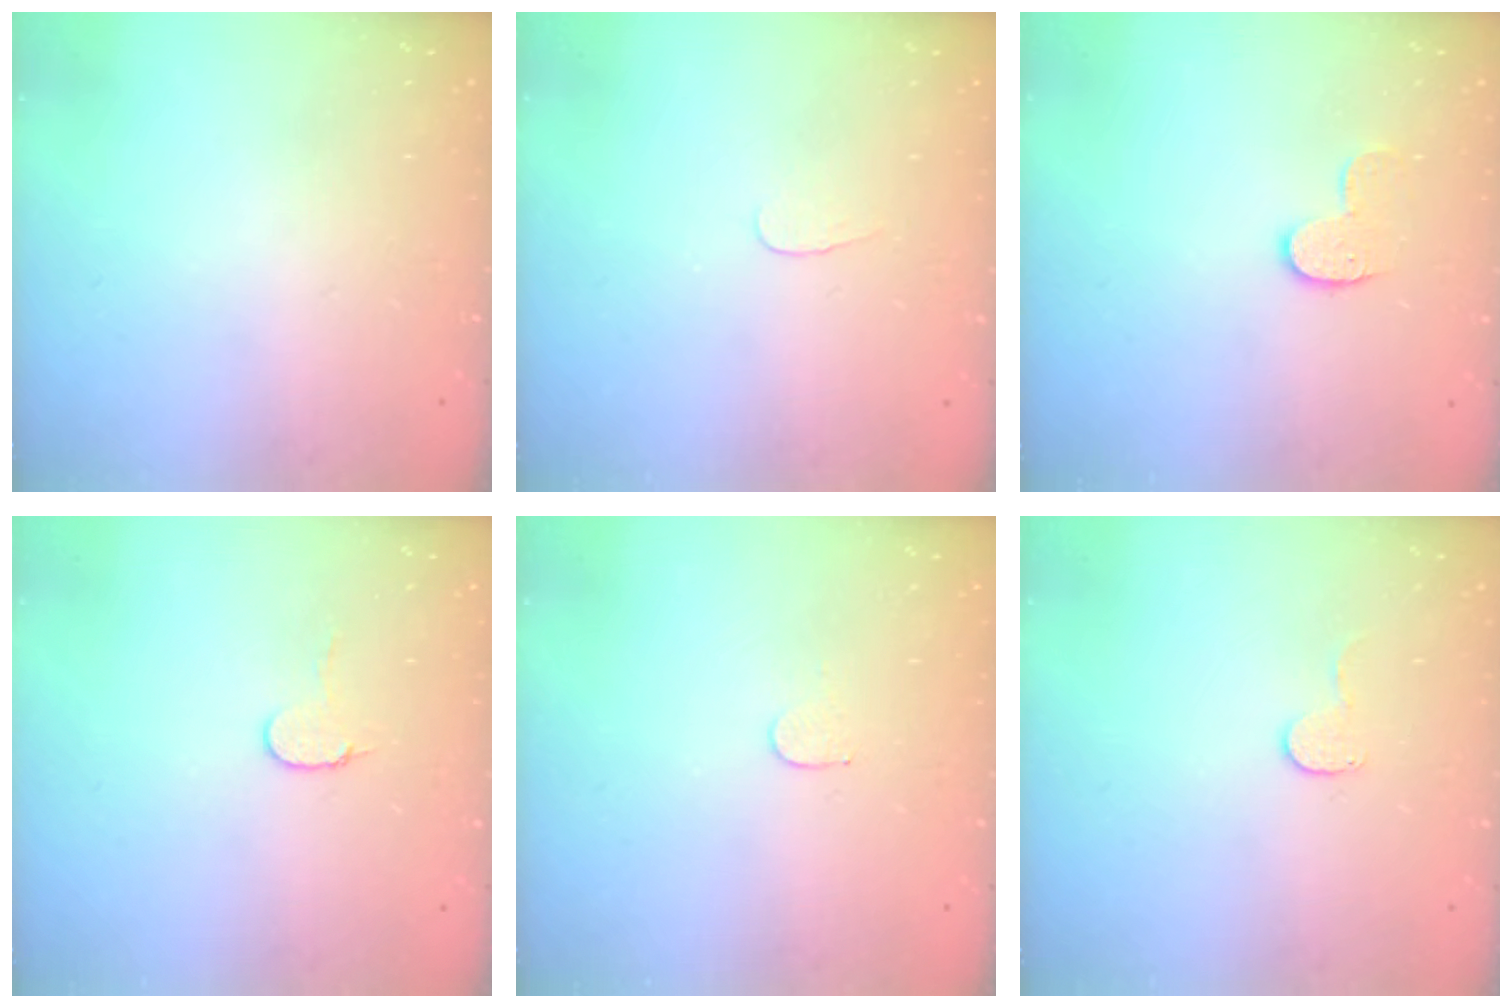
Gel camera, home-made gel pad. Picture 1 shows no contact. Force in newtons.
{"total": 2.8, "press": 2.7, "slide": 0.3}
{"total": 8.1, "press": 8.1, "slide": 0.4}
{"total": 5.9, "press": 5.9, "slide": 0.5}
{"total": 3.7, "press": 3.7, "slide": 0.3}
{"total": 4.6, "press": 4.6, "slide": 0.4}